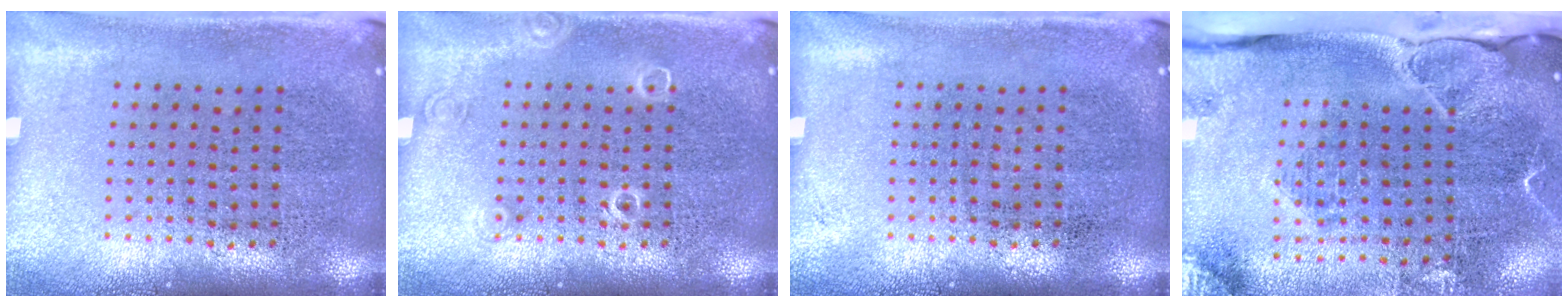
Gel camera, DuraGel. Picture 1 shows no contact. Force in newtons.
{"total": 1.0, "press": 1.0, "slide": 0.2}
{"total": 0.0}
{"total": 2.8, "press": 2.2, "slide": 1.7}